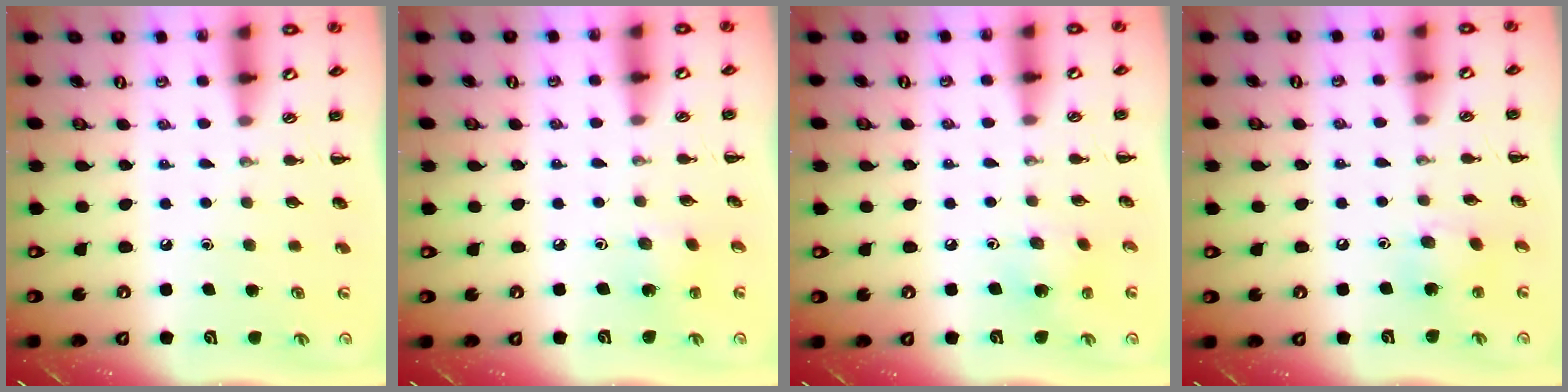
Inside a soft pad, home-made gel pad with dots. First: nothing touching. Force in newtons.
{"total": 2.3, "press": 2.1, "slide": 0.8}
{"total": 3.5, "press": 3.5, "slide": 0.6}
{"total": 7.6, "press": 7.4, "slide": 1.9}